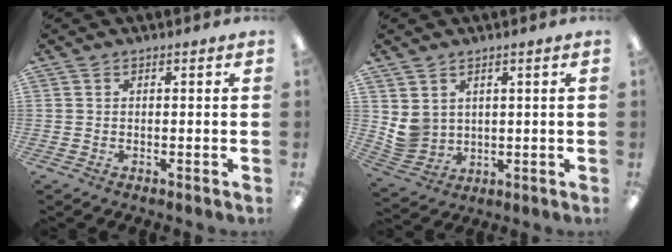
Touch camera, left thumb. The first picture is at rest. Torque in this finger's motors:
{"motor_torque": [0.76, 0.98, 0.72, -0.89, 0.02]}